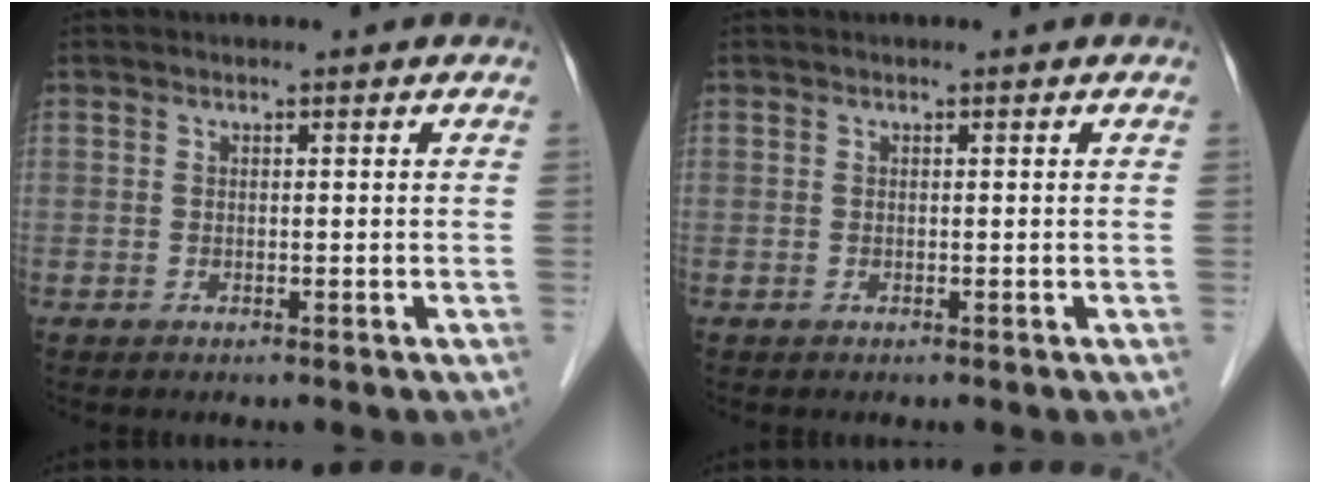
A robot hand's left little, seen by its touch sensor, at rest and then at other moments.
{"total": 0.0}